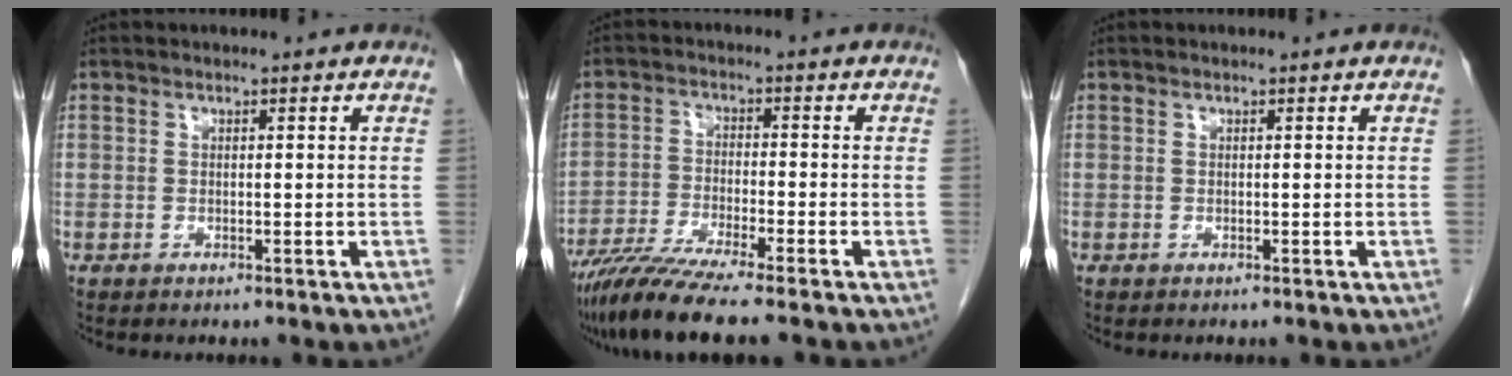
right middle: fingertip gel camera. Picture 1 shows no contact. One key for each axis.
{"total": 9.3, "fx": -7.6, "fy": -0.6, "fz": 5.4, "tx": -0.096, "ty": -0.032, "tz": -0.132}
{"total": 0.0}